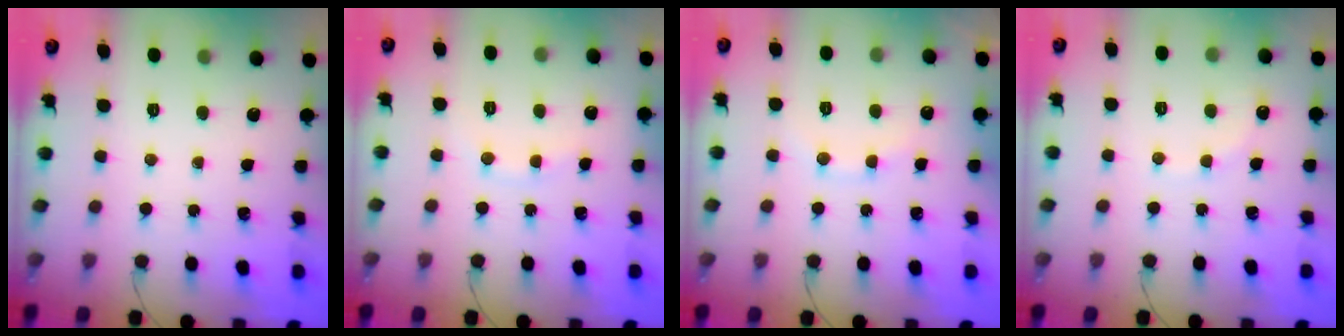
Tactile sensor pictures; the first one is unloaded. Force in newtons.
{"total": 5.9, "press": 5.8, "slide": 1.2}
{"total": 8.7, "press": 8.6, "slide": 1.2}
{"total": 5.5, "press": 5.2, "slide": 1.5}